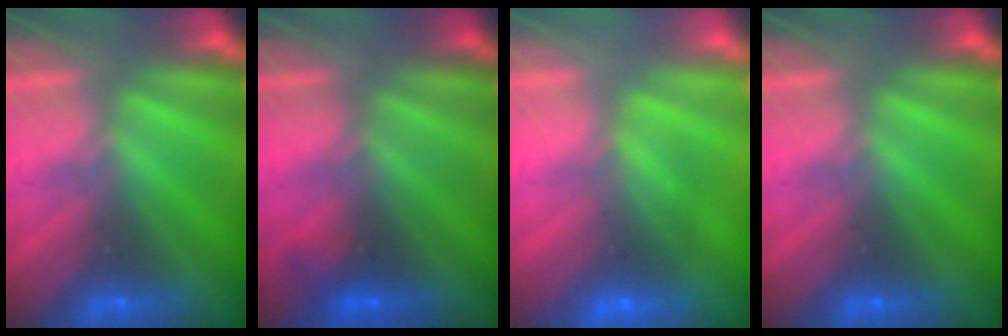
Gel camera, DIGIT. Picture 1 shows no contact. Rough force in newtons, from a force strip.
{"total": 1.9}
{"total": 2.7}
{"total": 0.0}